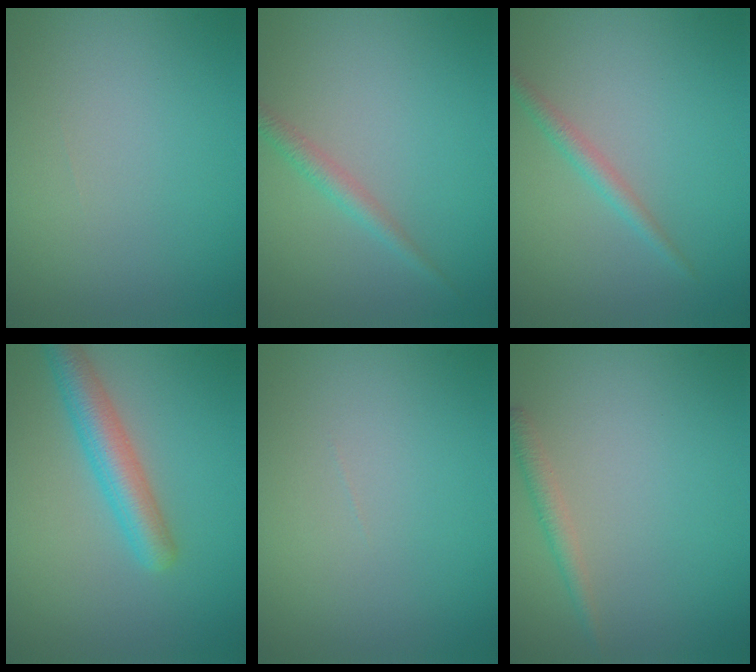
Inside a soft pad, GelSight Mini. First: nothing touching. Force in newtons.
{"total": 1.7, "press": 1.7, "slide": 0.0}
{"total": 1.6, "press": 1.6, "slide": 0.1}
{"total": 3.9, "press": 3.9, "slide": 0.2}
{"total": 0.0}
{"total": 1.4, "press": 1.4, "slide": 0.1}